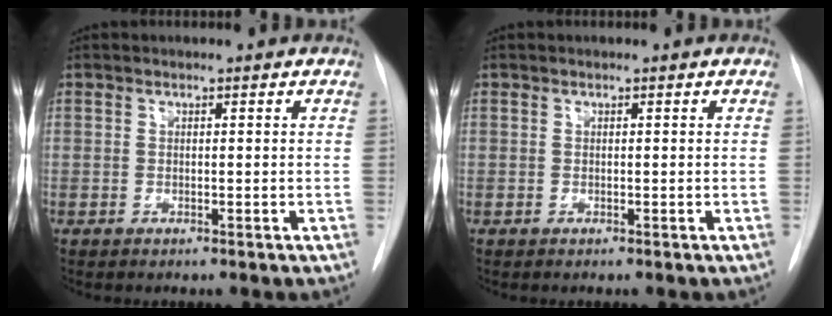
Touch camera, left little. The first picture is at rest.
{"total": 0.0}